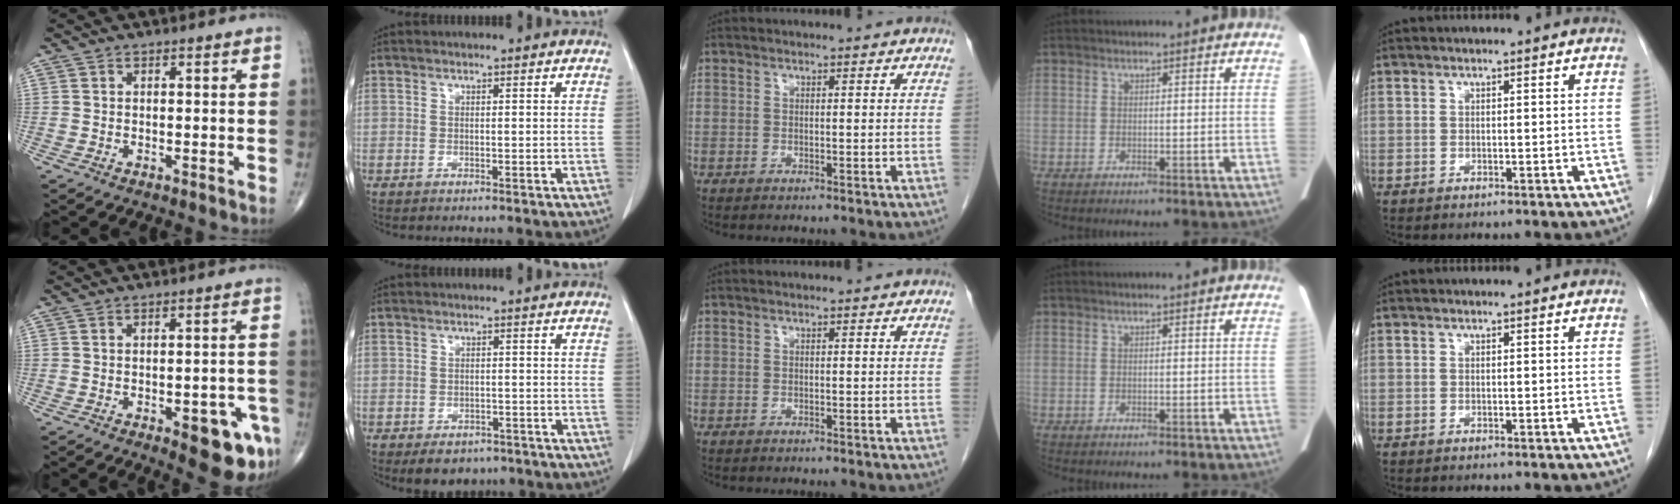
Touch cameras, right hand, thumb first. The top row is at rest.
{"thumb": {"total": 10.8, "force": [-4.9, 3.9, 8.8], "torque": [-0.084, 0.020, -0.052]}, "index": {"total": 5.1, "force": [-3.7, 3.2, 1.7], "torque": [-0.014, 0.003, -0.045]}}